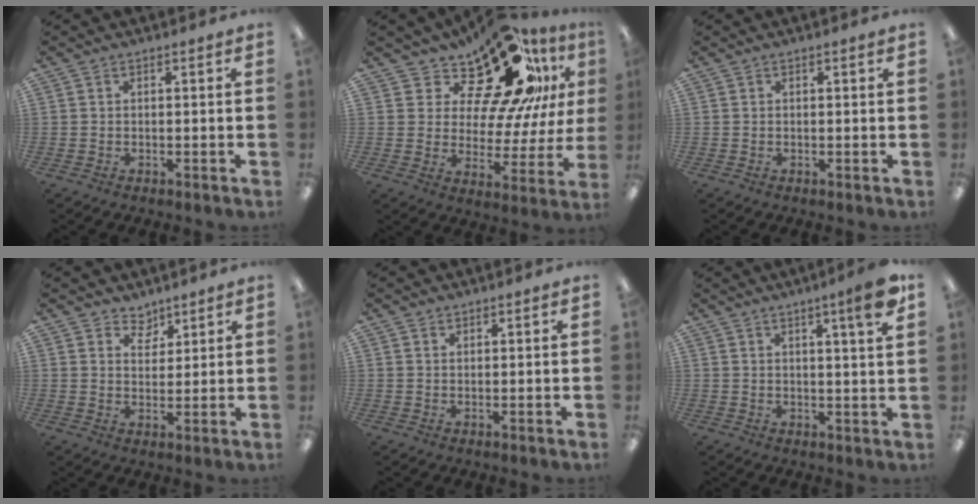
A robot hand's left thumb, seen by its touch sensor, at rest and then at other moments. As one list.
[{"total": 20.5, "force": [14.3, 8.5, 12.1], "torque": [-0.188, -0.099, 0.242]}, {"total": 0.5, "force": [0.2, 0.3, 0.4], "torque": [-0.007, 0.004, 0.003]}, {"total": 4.8, "force": [3.9, 2.8, 0.4], "torque": [0.000, -0.024, 0.069]}, {"total": 1.1, "force": [0.8, 0.7, 0.4], "torque": [-0.001, -0.002, 0.013]}, {"total": 7.3, "force": [4.3, 0.6, 5.9], "torque": [-0.082, -0.014, 0.062]}]